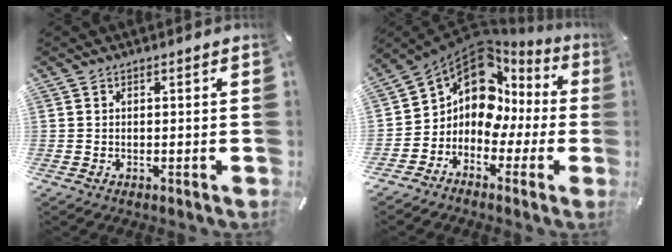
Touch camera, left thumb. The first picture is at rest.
{"total": 11.9, "force": [3.8, 9.7, 5.9], "torque": [-0.137, -0.048, 0.064]}